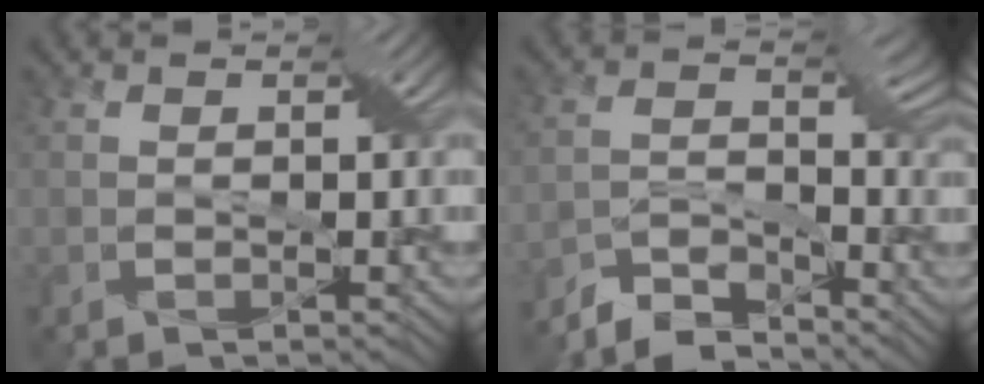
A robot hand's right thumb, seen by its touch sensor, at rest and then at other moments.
{"total": 5.3, "force": [-5.0, 1.0, 1.4], "torque": [-0.044, -0.006, -0.099]}